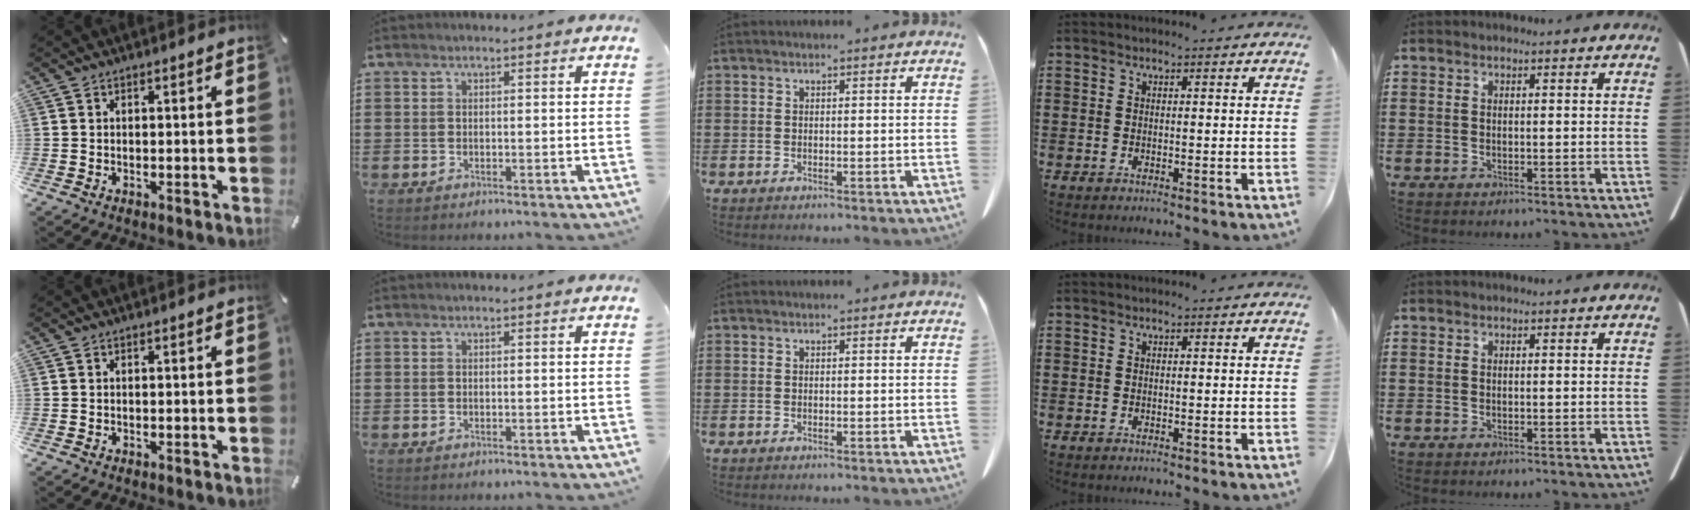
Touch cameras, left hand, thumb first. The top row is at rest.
{}